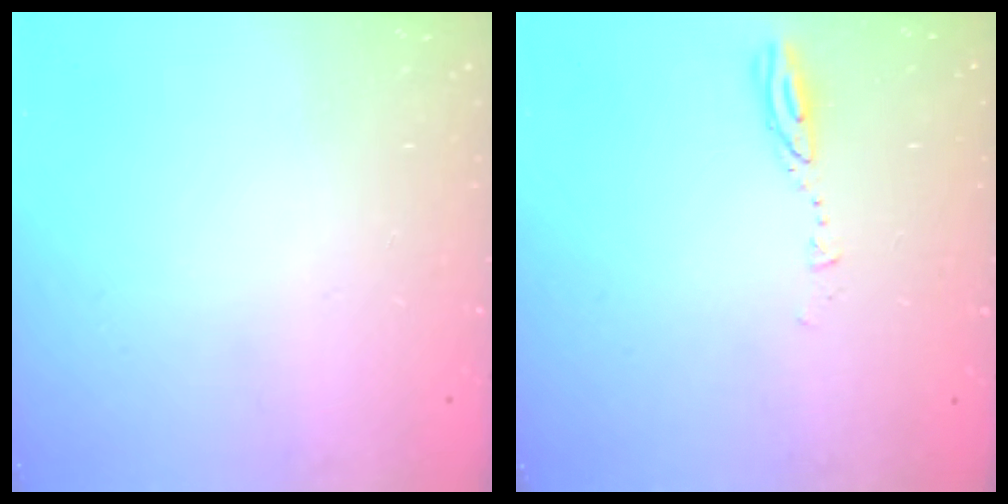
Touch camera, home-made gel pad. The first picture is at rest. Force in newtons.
{"total": 3.1, "press": 3.1, "slide": 0.3}